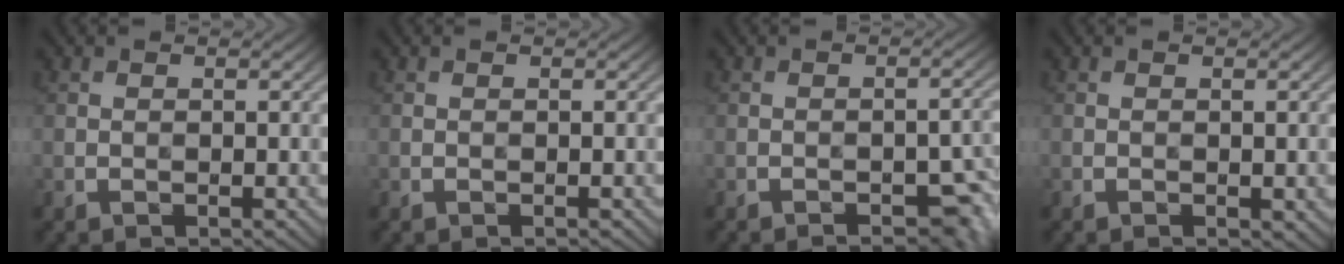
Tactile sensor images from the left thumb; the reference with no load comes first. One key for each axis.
{"total": 0.0}
{"total": 5.1, "fx": -3.4, "fy": 1.8, "fz": 3.4, "tx": -0.047, "ty": 0.012, "tz": -0.037}
{"total": 0.9, "fx": -0.4, "fy": 0.3, "fz": 0.7, "tx": -0.014, "ty": -0.002, "tz": -0.005}